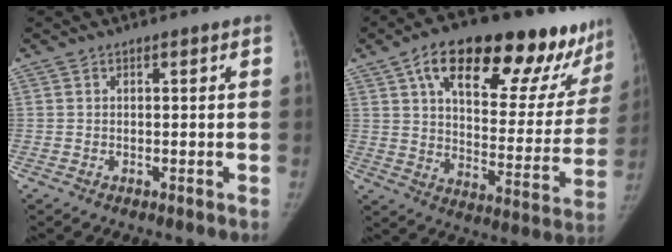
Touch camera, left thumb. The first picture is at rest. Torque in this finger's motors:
{"motor_torque": [2.48, 2.53, 1.32, -1.45, 0.42]}